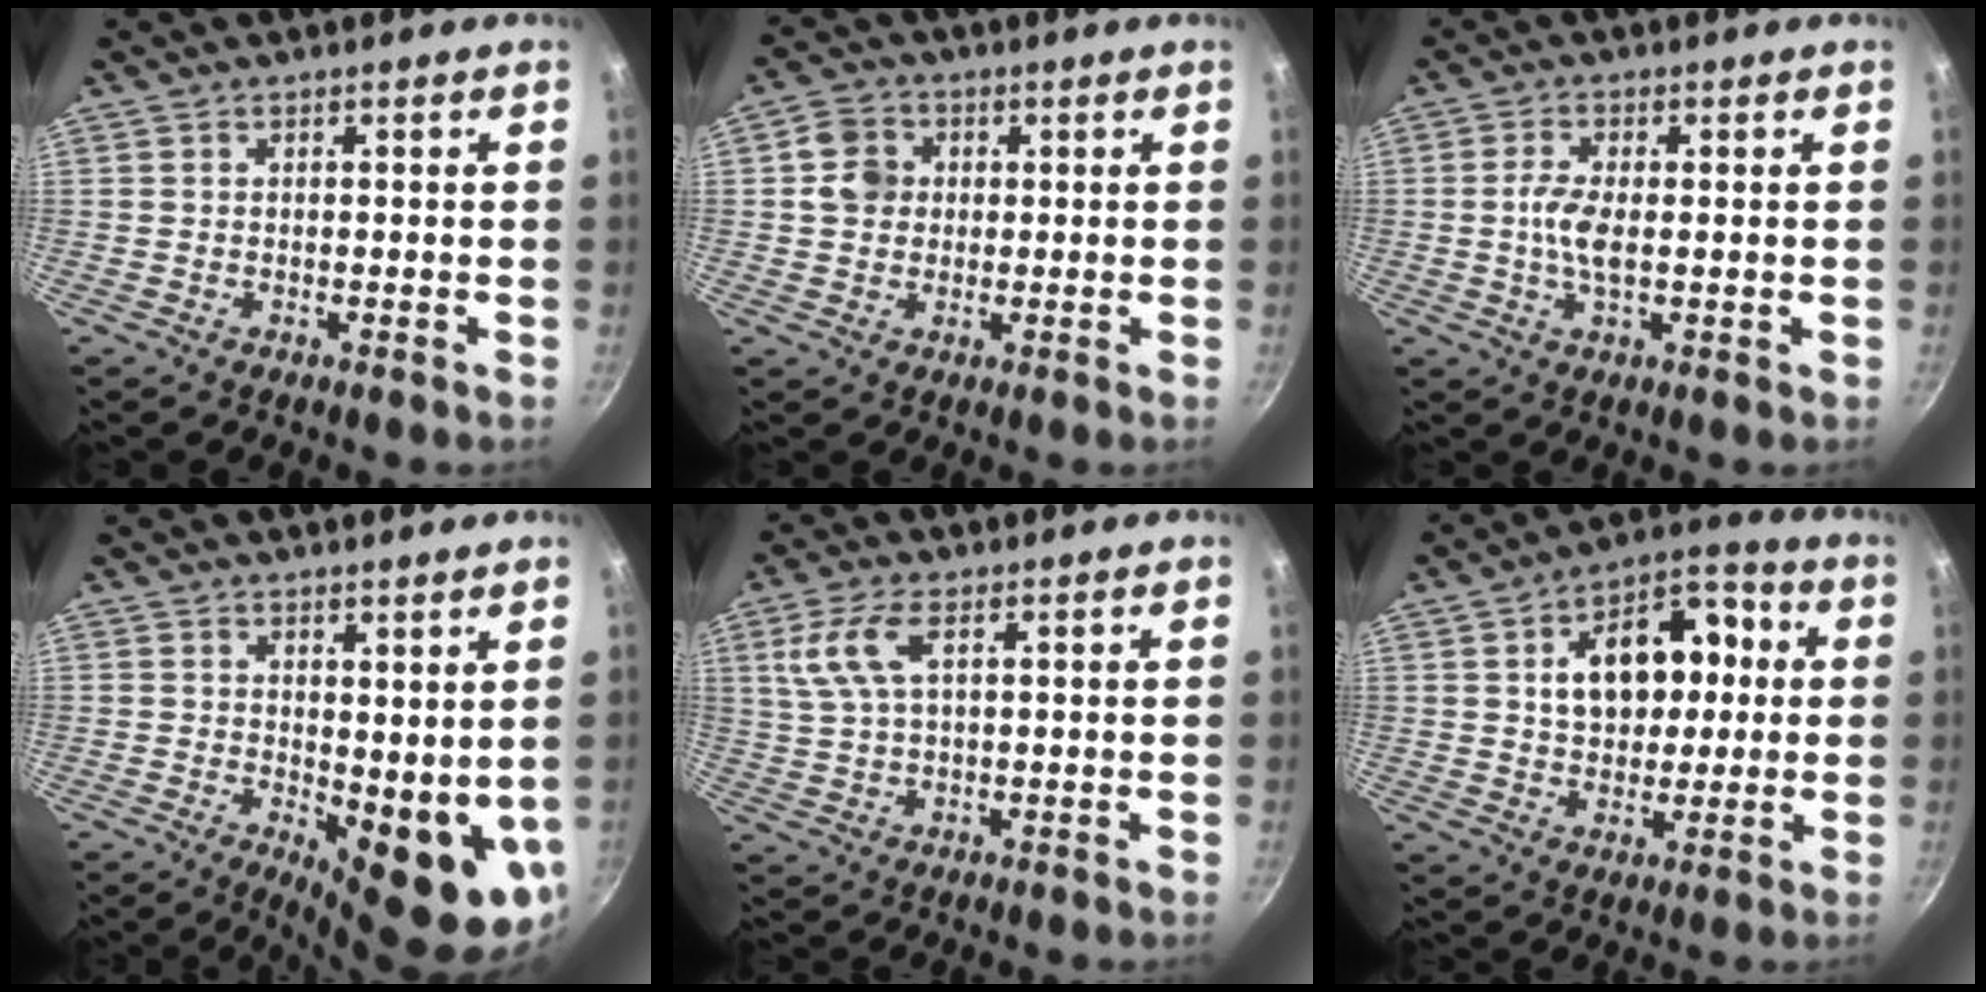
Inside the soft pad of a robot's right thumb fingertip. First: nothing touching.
{"total": 6.0, "force": [0.8, 5.1, 2.9], "torque": [-0.041, 0.006, 0.010]}
{"total": 5.0, "force": [0.1, 2.0, 4.6], "torque": [-0.099, -0.002, -0.001]}
{"total": 12.0, "force": [-0.8, 4.6, 11.0], "torque": [-0.129, -0.028, 0.007]}
{"total": 7.0, "force": [2.5, 3.1, 5.8], "torque": [-0.137, 0.007, 0.054]}
{"total": 15.2, "force": [2.6, 9.8, 11.3], "torque": [-0.133, 0.022, 0.034]}